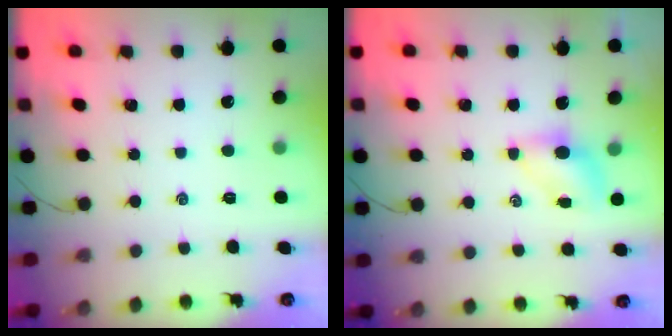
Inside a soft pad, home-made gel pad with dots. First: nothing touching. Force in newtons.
{"total": 4.6, "press": 4.6, "slide": 0.6}